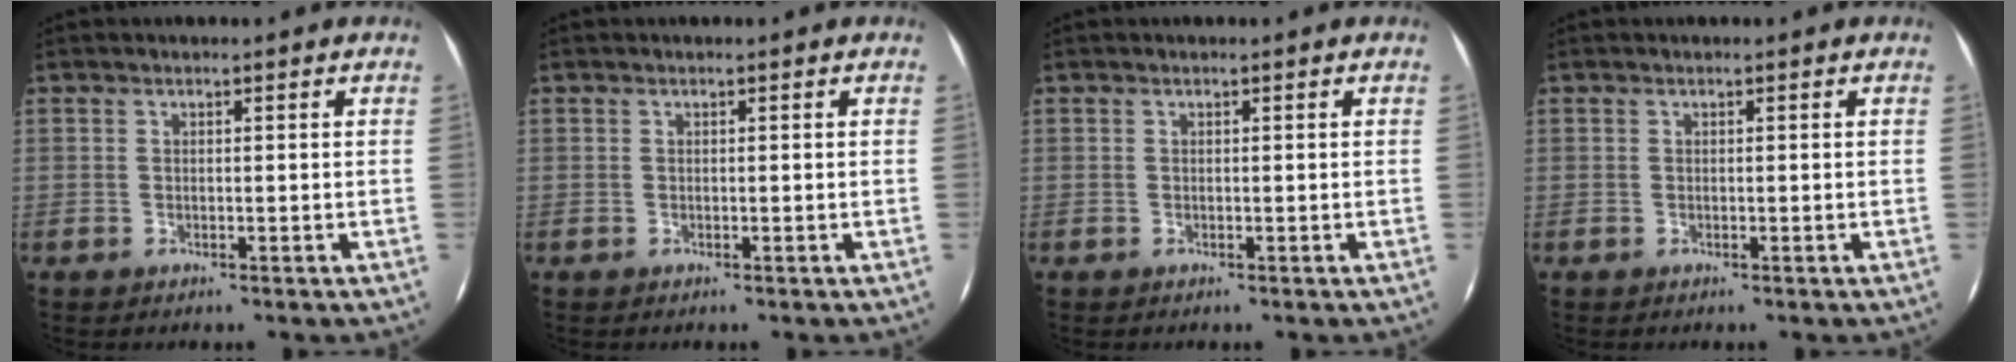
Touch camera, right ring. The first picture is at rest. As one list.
[{"total": 0.0}, {"total": 0.0}, {"total": 0.0}]